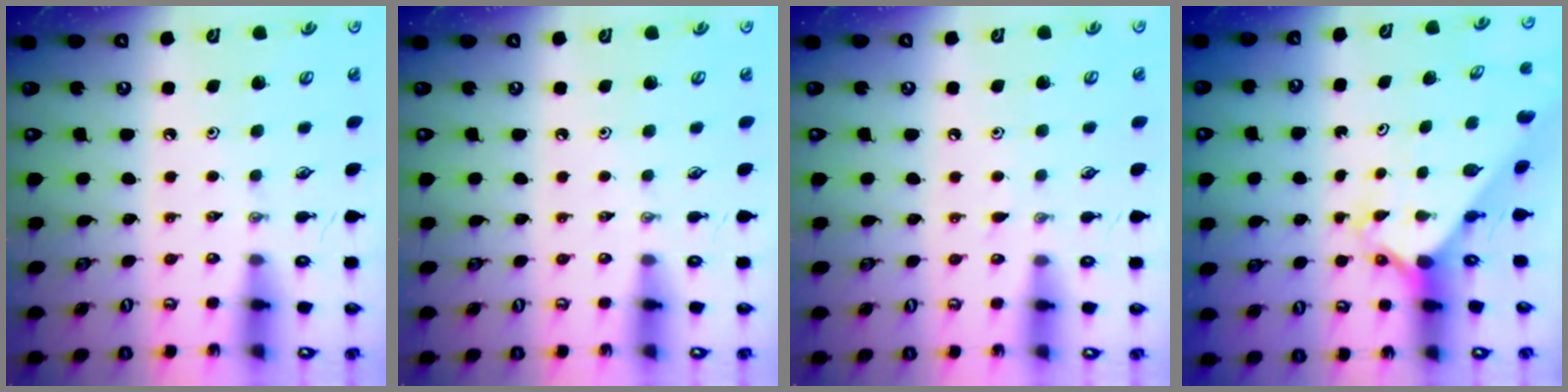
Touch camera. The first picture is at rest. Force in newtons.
{"total": 0.0}
{"total": 4.3, "press": 4.3, "slide": 0.6}
{"total": 2.6, "press": 2.6, "slide": 0.2}